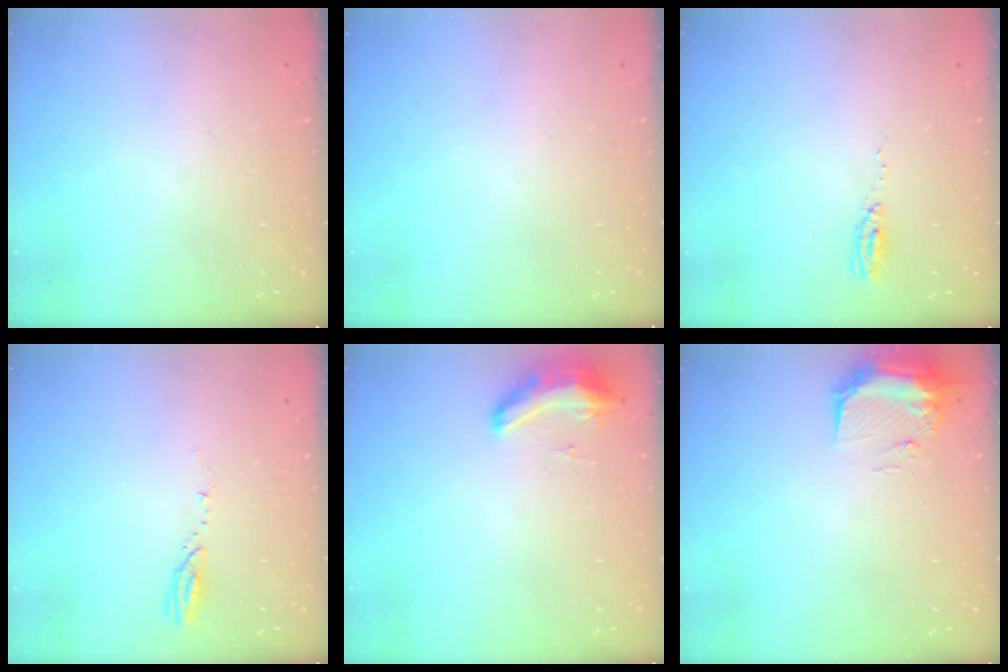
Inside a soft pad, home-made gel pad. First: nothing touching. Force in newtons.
{"total": 0.0}
{"total": 4.0, "press": 3.9, "slide": 1.2}
{"total": 3.1, "press": 3.0, "slide": 0.3}
{"total": 9.0, "press": 8.7, "slide": 2.3}
{"total": 11.0, "press": 9.6, "slide": 5.4}